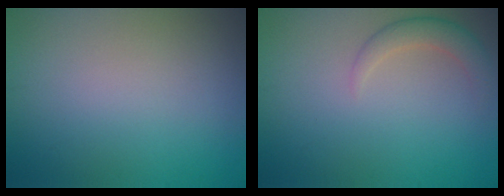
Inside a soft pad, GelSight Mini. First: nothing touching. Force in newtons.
{"total": 2.1, "press": 2.1, "slide": 0.2}